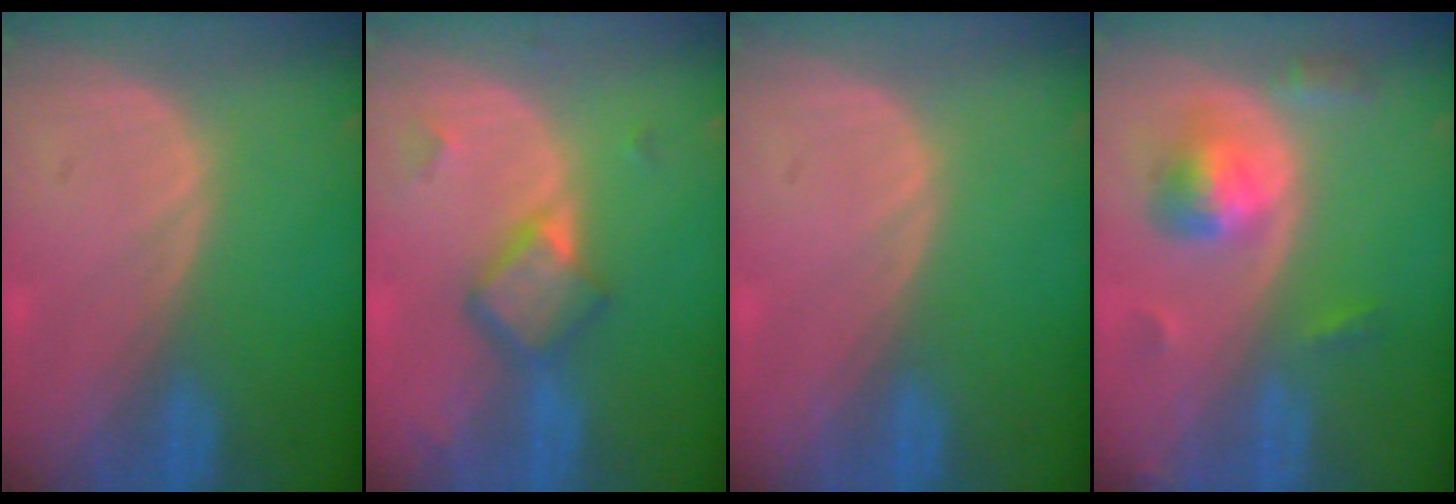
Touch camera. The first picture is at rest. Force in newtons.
{"total": 5.8, "press": 5.0, "slide": 3.0}
{"total": 0.0}
{"total": 5.6, "press": 5.3, "slide": 1.8}